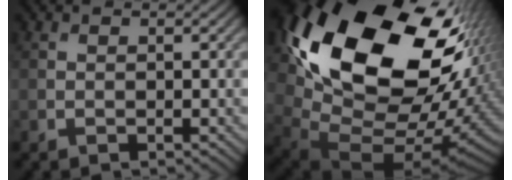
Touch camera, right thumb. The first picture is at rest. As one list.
[{"total": 23.2, "force": [8.1, 15.0, 15.8], "torque": [-0.348, -0.007, 0.176]}]